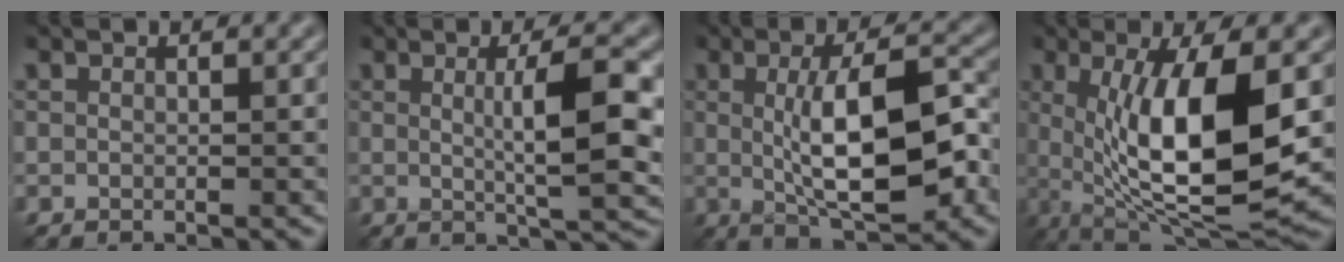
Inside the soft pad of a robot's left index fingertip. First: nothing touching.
{"total": 7.2, "force": [0.6, 1.6, 7.0], "torque": [-0.092, 0.001, 0.010]}
{"total": 9.3, "force": [-0.2, 3.0, 8.9], "torque": [-0.136, -0.003, -0.002]}
{"total": 11.5, "force": [0.3, 3.6, 11.0], "torque": [-0.183, -0.013, 0.011]}